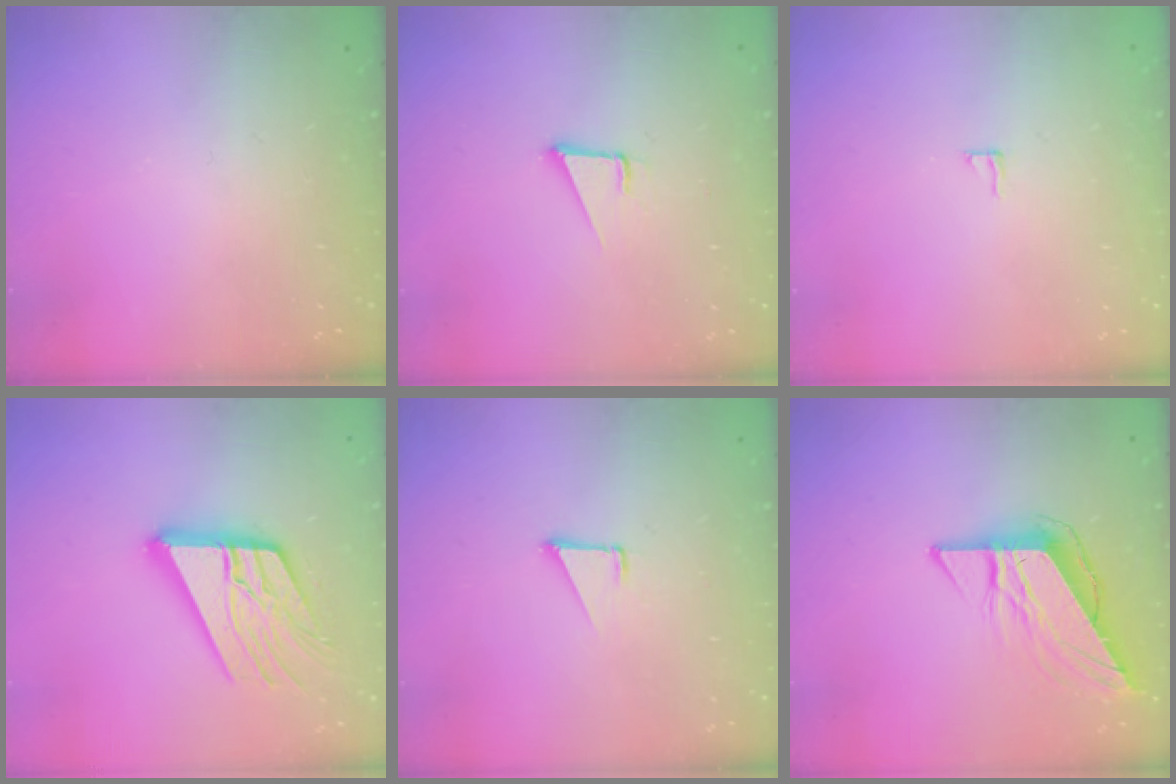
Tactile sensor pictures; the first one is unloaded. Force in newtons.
{"total": 3.6, "press": 2.8, "slide": 2.3}
{"total": 3.1, "press": 3.1, "slide": 0.2}
{"total": 17.6, "press": 17.5, "slide": 2.2}
{"total": 1.6, "press": 1.5, "slide": 0.1}
{"total": 9.3, "press": 9.3, "slide": 0.5}